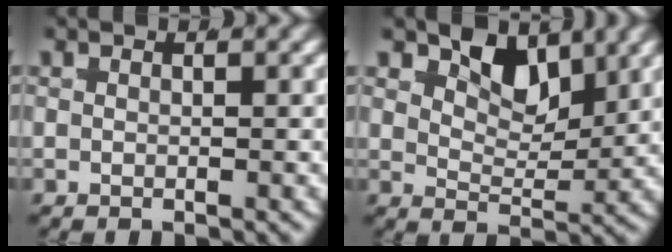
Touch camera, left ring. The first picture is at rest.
{"total": 6.4, "force": [3.1, 4.1, 3.8], "torque": [-0.075, -0.012, 0.048]}